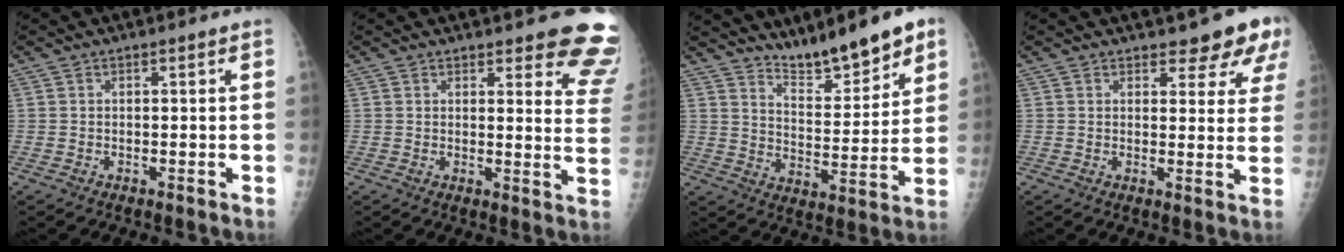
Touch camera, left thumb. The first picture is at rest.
{"total": 11.5, "force": [10.0, 3.0, 5.0], "torque": [-0.011, -0.071, 0.087]}
{"total": 11.8, "force": [9.4, 2.8, 6.5], "torque": [-0.075, -0.062, 0.160]}
{"total": 7.5, "force": [6.2, 2.8, 3.3], "torque": [-0.007, -0.036, 0.057]}